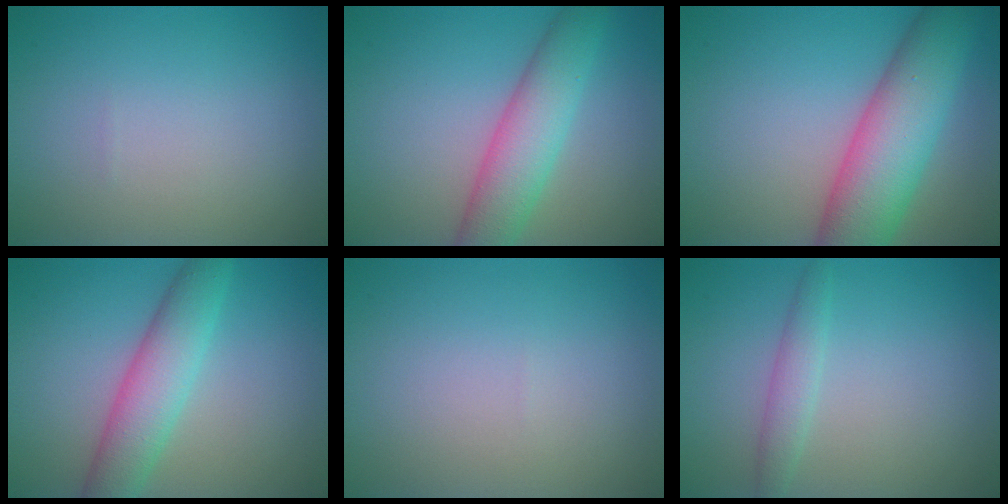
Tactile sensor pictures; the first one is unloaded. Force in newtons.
{"total": 5.6, "press": 5.6, "slide": 0.2}
{"total": 9.2, "press": 9.2, "slide": 0.3}
{"total": 5.1, "press": 5.1, "slide": 0.2}
{"total": 0.0}
{"total": 1.9, "press": 1.9, "slide": 0.1}